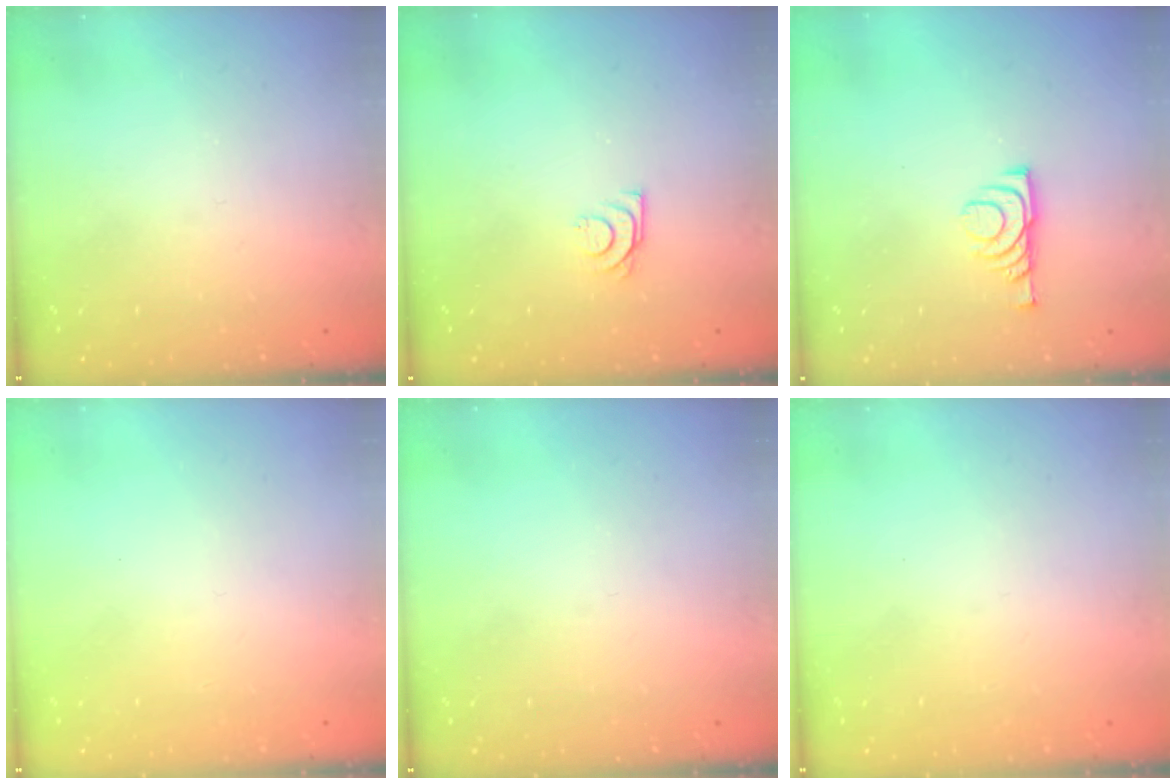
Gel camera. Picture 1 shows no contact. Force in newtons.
{"total": 5.7, "press": 5.7, "slide": 0.5}
{"total": 7.2, "press": 7.1, "slide": 1.1}
{"total": 1.5, "press": 1.5, "slide": 0.1}
{"total": 0.0}
{"total": 1.5, "press": 1.5, "slide": 0.1}